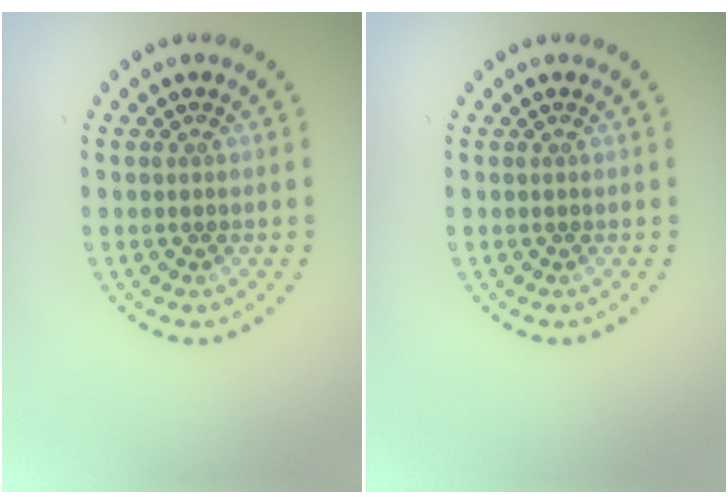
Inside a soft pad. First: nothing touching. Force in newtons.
{"total": 0.0}